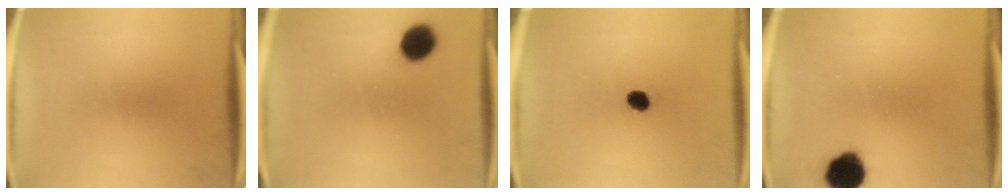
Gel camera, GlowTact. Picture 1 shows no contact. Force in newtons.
{"total": 7.3}
{"total": 3.9}
{"total": 10.2}